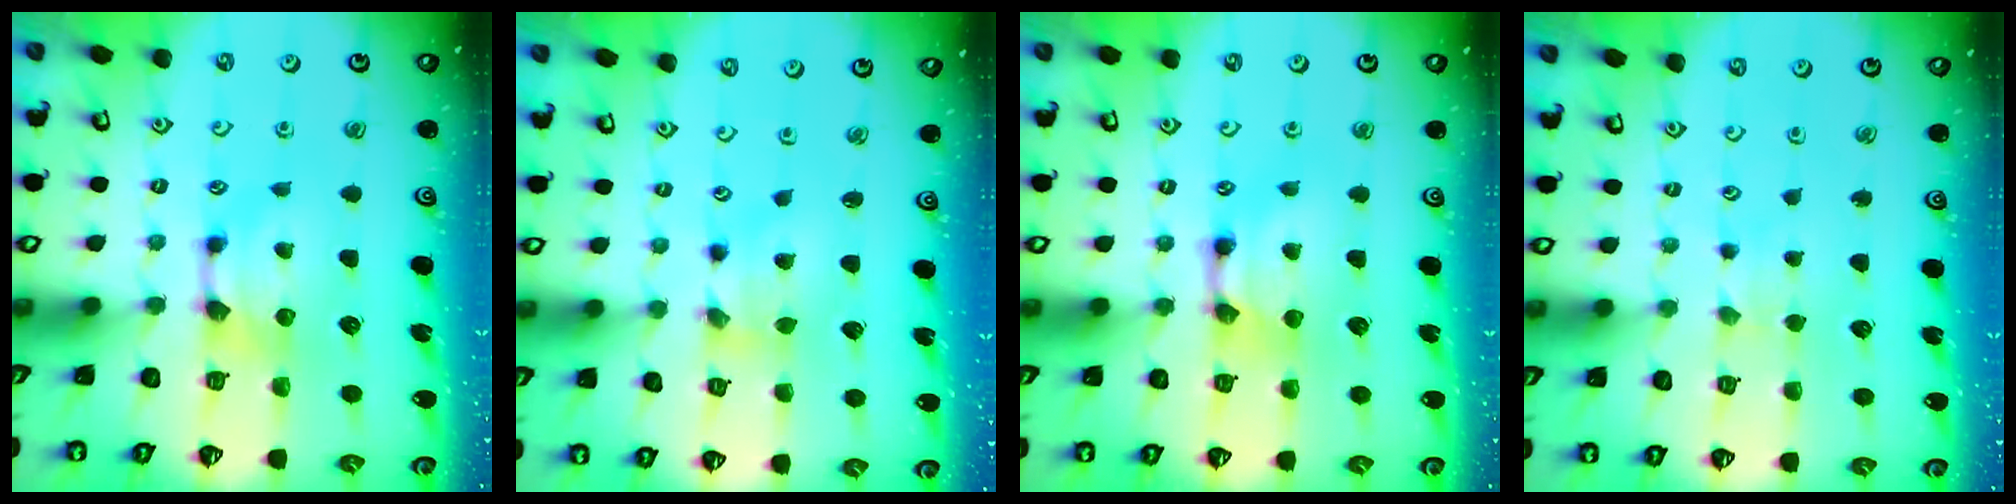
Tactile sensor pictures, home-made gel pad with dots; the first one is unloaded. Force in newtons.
{"total": 2.0, "press": 1.3, "slide": 1.5}
{"total": 2.1, "press": 2.1, "slide": 0.0}
{"total": 2.4, "press": 2.4, "slide": 0.1}